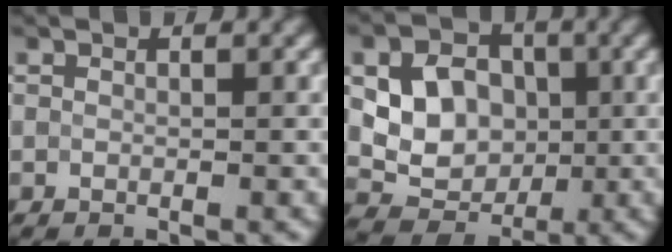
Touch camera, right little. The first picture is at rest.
{"total": 5.7, "force": [0.7, 4.8, 3.1], "torque": [-0.054, 0.000, 0.006]}